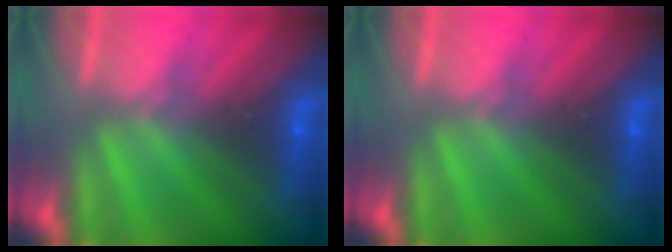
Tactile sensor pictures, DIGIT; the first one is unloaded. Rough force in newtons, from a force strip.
{"total": 0.0}